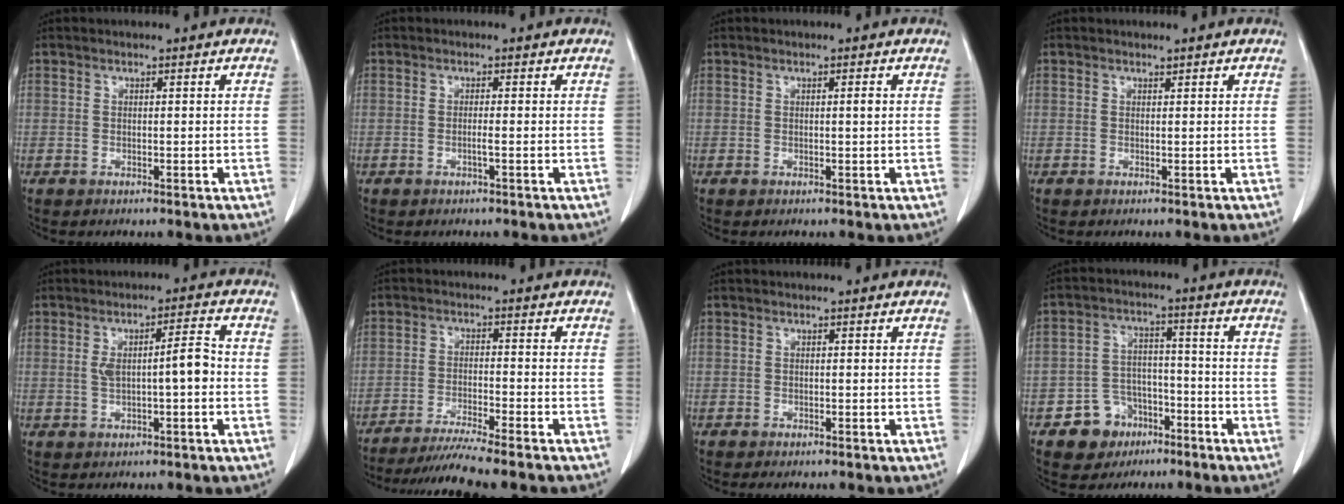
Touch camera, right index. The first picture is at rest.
{"total": 1.0, "force": [-0.4, -0.2, 0.9], "torque": [-0.017, 0.000, -0.008]}
{"total": 0.7, "force": [0.1, -0.1, 0.7], "torque": [-0.010, 0.000, 0.002]}
{"total": 0.0}
{"total": 5.7, "force": [-0.2, 1.1, 5.6], "torque": [-0.098, 0.018, 0.001]}
{"total": 9.9, "force": [-8.6, -1.2, 4.6], "torque": [-0.058, -0.026, -0.137]}
{"total": 0.8, "force": [-0.6, 0.3, 0.4], "torque": [-0.006, -0.001, -0.005]}
{"total": 7.5, "force": [-4.2, 6.0, 1.7], "torque": [-0.028, 0.016, -0.061]}